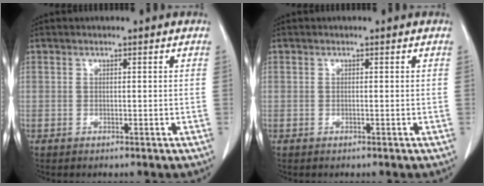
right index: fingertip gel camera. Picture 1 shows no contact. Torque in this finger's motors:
{"motor_torque": [0.17, 0.11, 0.07, 0.01]}